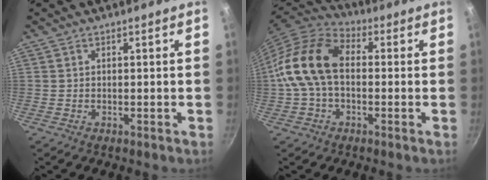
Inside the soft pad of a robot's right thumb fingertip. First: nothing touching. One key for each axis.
{"total": 14.2, "fx": -0.1, "fy": 9.4, "fz": 10.6, "tx": -0.183, "ty": 0.035, "tz": -0.022}